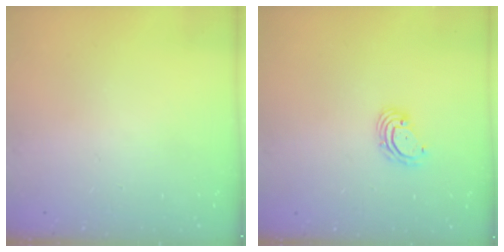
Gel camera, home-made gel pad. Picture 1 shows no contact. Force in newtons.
{"total": 4.5, "press": 4.5, "slide": 0.5}